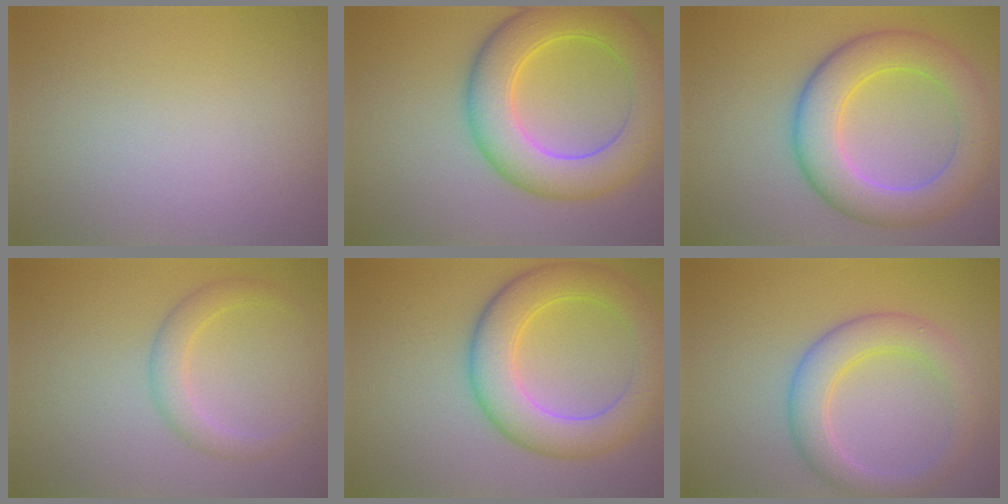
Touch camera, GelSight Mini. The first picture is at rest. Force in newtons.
{"total": 8.2, "press": 8.2, "slide": 0.3}
{"total": 7.3, "press": 7.3, "slide": 0.2}
{"total": 2.3, "press": 2.3, "slide": 0.0}
{"total": 7.0, "press": 6.9, "slide": 0.4}
{"total": 4.4, "press": 4.4, "slide": 0.4}